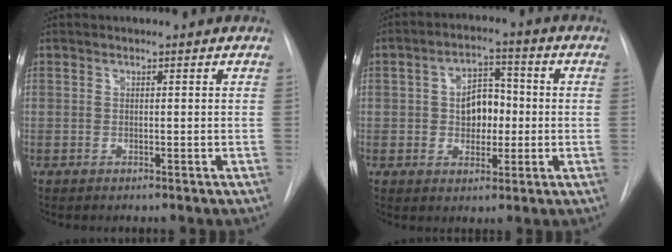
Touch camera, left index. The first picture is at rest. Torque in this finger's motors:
{"motor_torque": [0.09, 0.08, 0.19, 0.06]}